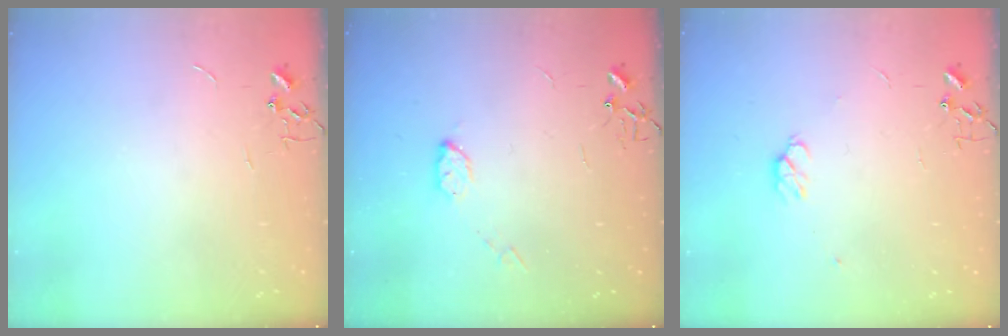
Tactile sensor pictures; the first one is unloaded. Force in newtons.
{"total": 5.2, "press": 5.2, "slide": 0.3}
{"total": 4.4, "press": 4.3, "slide": 0.8}